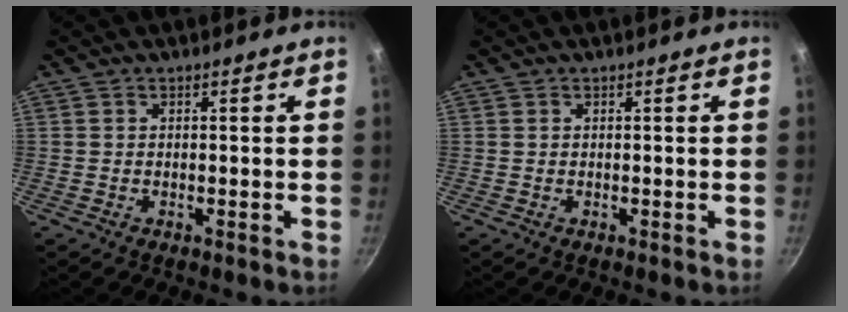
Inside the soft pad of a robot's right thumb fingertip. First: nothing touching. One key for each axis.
{"total": 0.0}